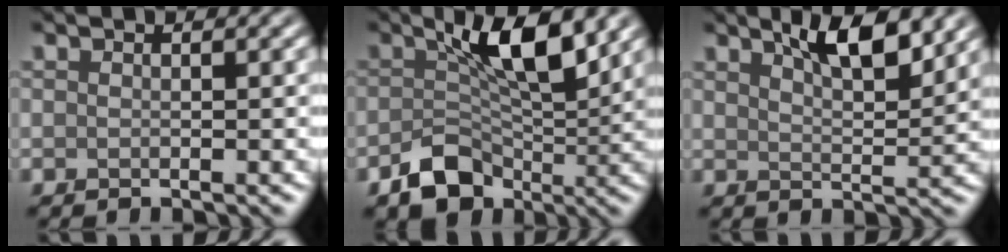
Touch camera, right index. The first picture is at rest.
{"total": 5.9, "force": [-0.7, 3.9, 4.4], "torque": [-0.063, -0.001, -0.010]}
{"total": 5.1, "force": [3.4, 1.5, 3.5], "torque": [-0.049, 0.003, 0.053]}